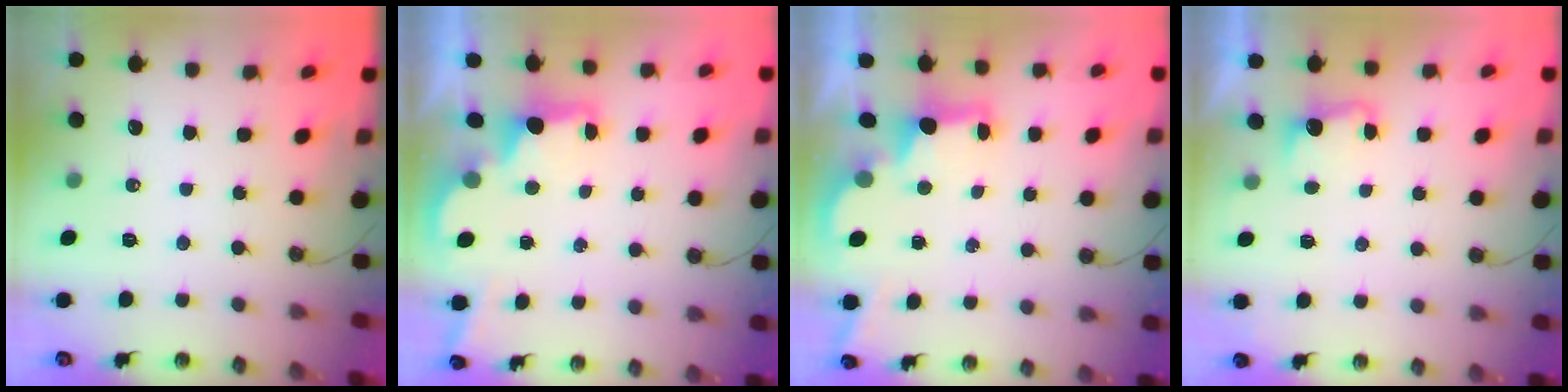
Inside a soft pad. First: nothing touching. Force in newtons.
{"total": 2.5, "press": 2.4, "slide": 0.7}
{"total": 2.5, "press": 2.4, "slide": 0.7}
{"total": 3.9, "press": 3.8, "slide": 1.0}